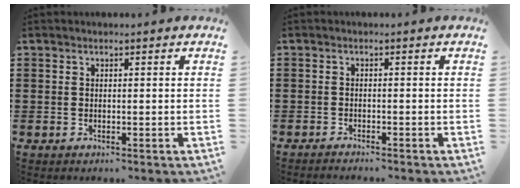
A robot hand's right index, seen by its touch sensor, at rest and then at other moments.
{"total": 0.9, "force": [-0.9, -0.1, 0.0], "torque": [-0.002, -0.001, -0.018]}